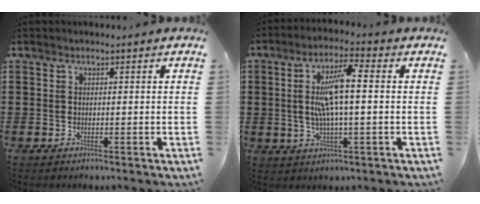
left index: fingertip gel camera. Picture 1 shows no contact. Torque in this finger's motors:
{"motor_torque": [1.68, 0.46, 0.71, 0.21]}